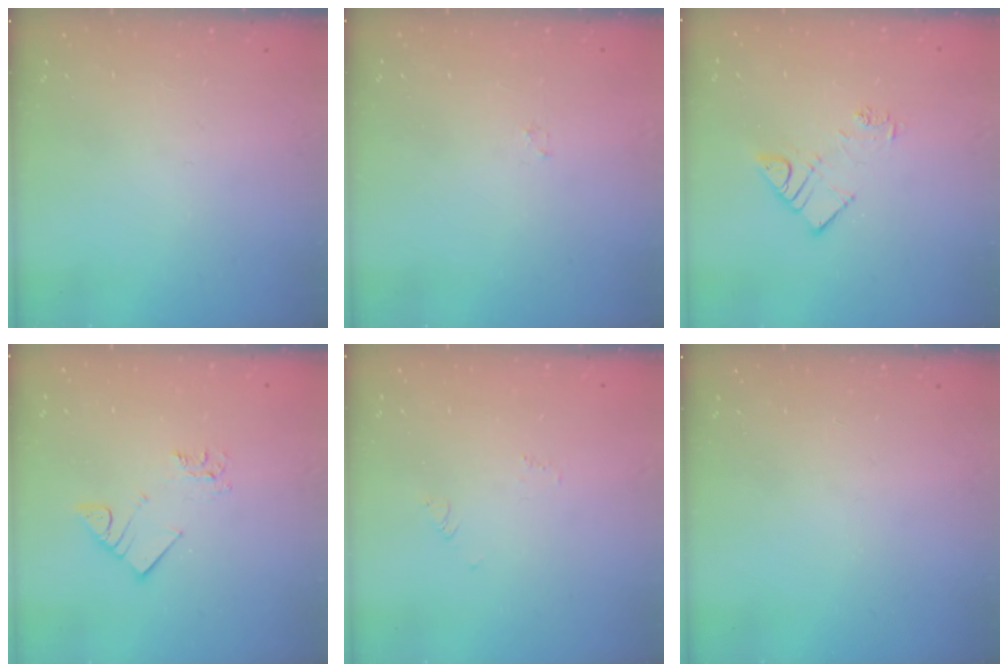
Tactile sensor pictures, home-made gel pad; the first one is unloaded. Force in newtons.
{"total": 0.8, "press": 0.8, "slide": 0.2}
{"total": 7.7, "press": 7.7, "slide": 0.2}
{"total": 3.4, "press": 3.4, "slide": 0.2}
{"total": 2.7, "press": 2.7, "slide": 0.2}
{"total": 0.0}